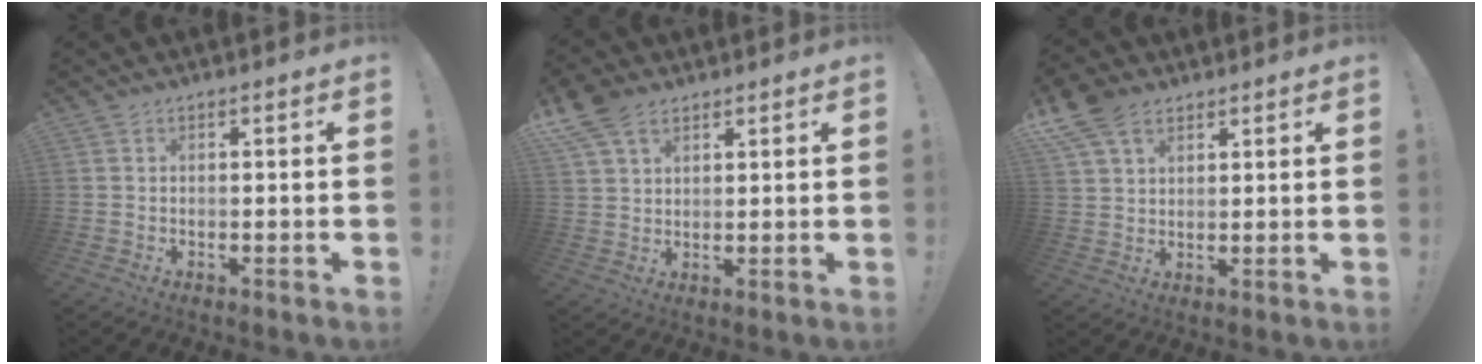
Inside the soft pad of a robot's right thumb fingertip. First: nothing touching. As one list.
[{"total": 8.8, "force": [5.6, 5.1, 4.5], "torque": [-0.089, -0.018, 0.109]}, {"total": 9.5, "force": [5.9, 5.7, 4.8], "torque": [-0.096, -0.020, 0.116]}]